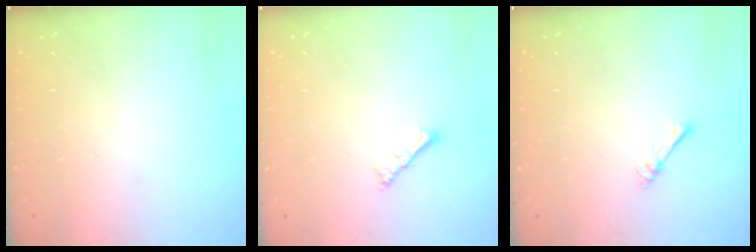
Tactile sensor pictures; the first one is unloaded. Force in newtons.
{"total": 2.5, "press": 2.4, "slide": 0.5}
{"total": 1.0, "press": 1.0, "slide": 0.3}